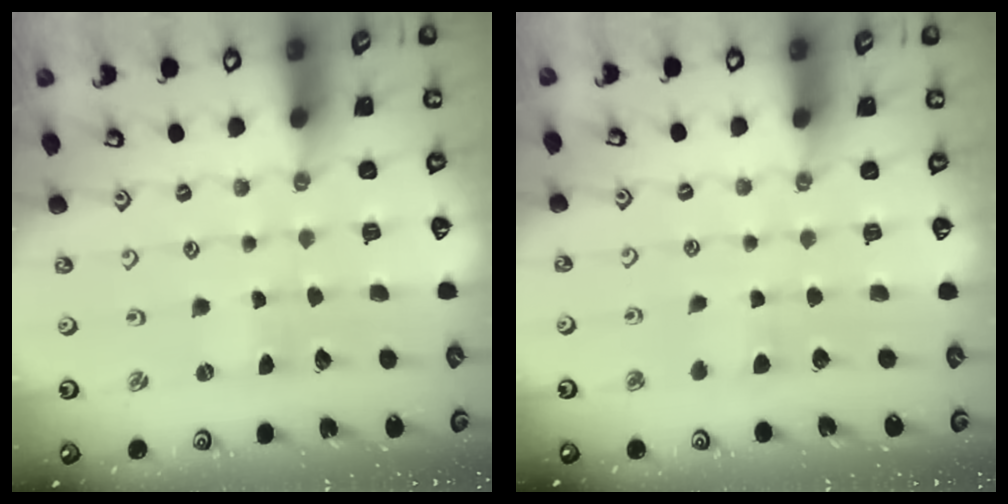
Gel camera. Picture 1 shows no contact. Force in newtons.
{"total": 4.1, "press": 4.0, "slide": 0.8}